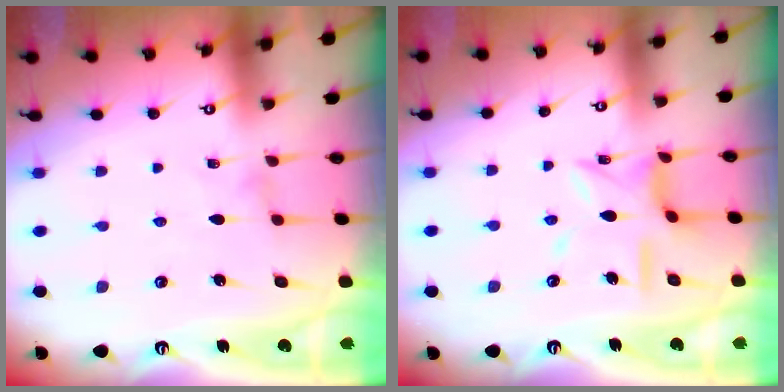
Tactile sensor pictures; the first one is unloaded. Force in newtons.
{"total": 10.7, "press": 10.7, "slide": 0.8}